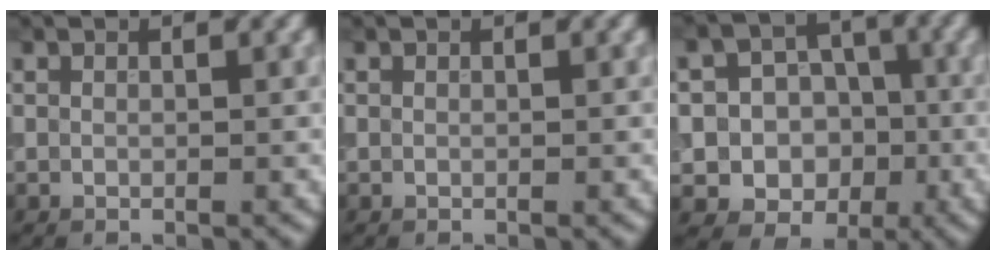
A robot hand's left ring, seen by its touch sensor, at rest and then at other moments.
{"total": 0.0}
{"total": 9.0, "force": [-2.2, 8.1, 3.1], "torque": [-0.034, 0.004, -0.061]}